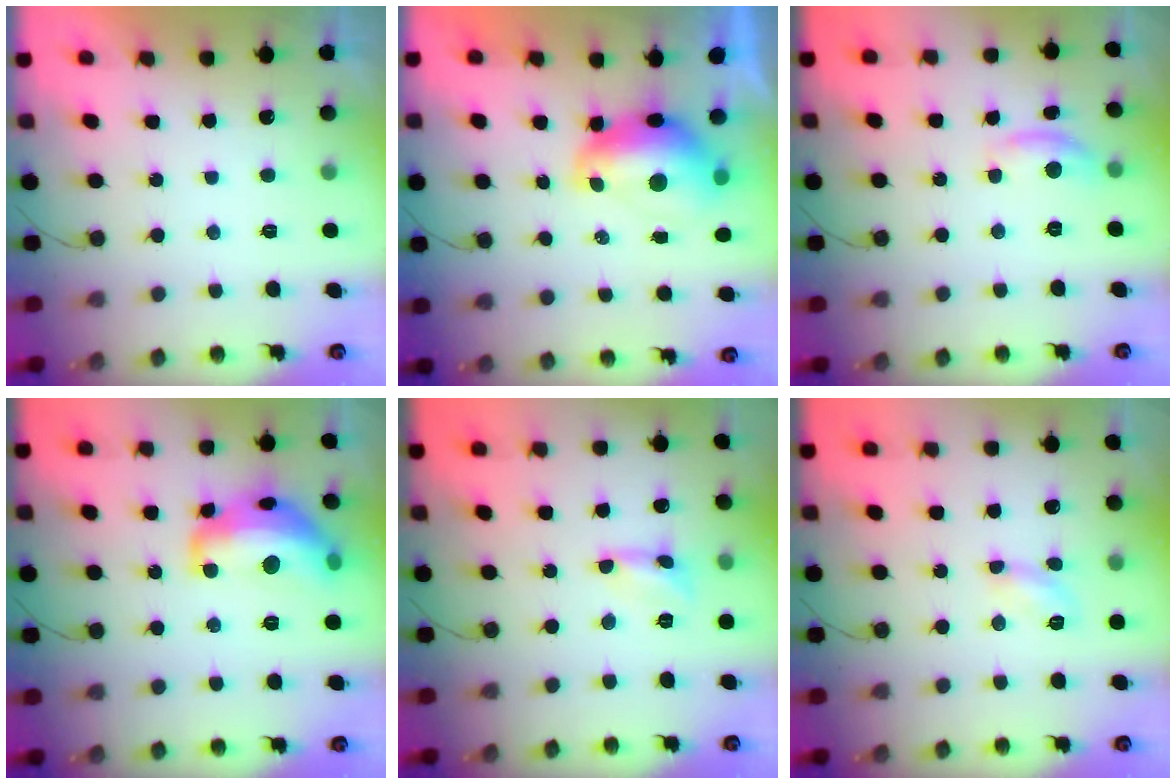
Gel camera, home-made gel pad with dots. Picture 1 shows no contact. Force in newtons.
{"total": 10.9, "press": 10.9, "slide": 0.9}
{"total": 7.3, "press": 7.3, "slide": 0.1}
{"total": 17.5, "press": 17.5, "slide": 1.0}
{"total": 1.6, "press": 1.6, "slide": 0.1}
{"total": 5.0, "press": 5.0, "slide": 0.5}